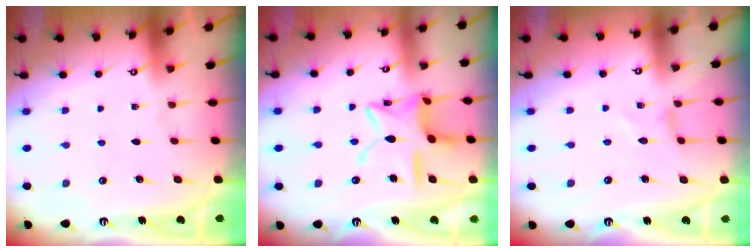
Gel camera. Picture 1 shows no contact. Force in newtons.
{"total": 12.8, "press": 12.7, "slide": 1.0}
{"total": 0.0}